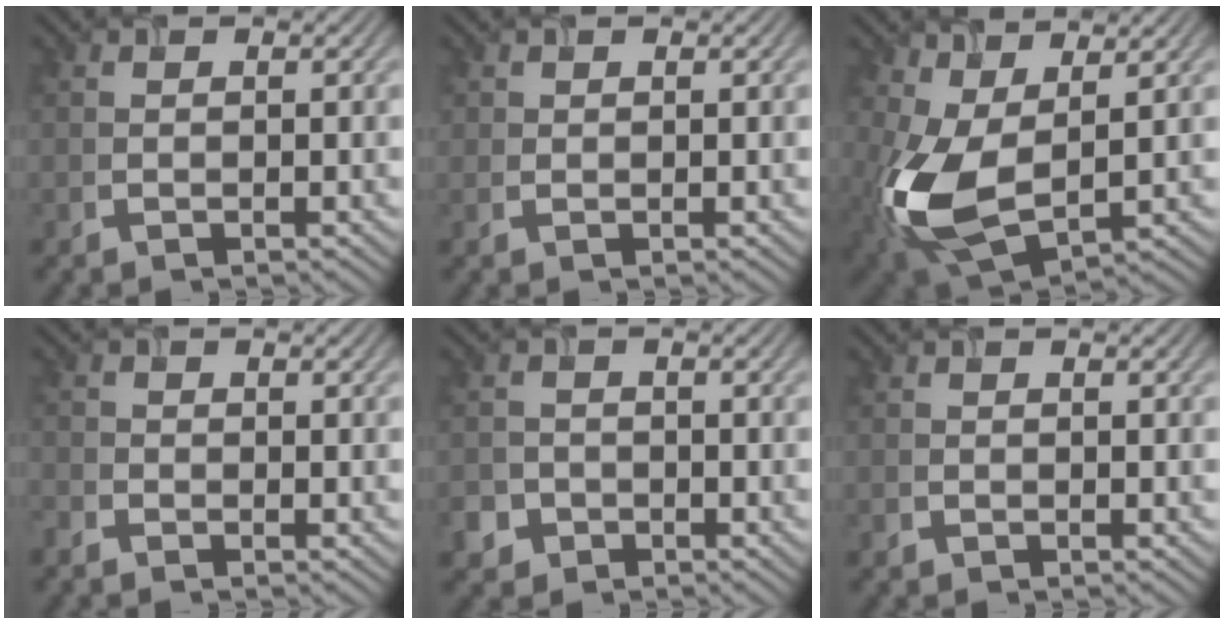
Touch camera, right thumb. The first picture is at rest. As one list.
[{"total": 0.6, "force": [0.3, 0.5, 0.0], "torque": [0.001, -0.002, 0.007]}, {"total": 10.0, "force": [0.7, 5.8, 8.1], "torque": [-0.209, -0.011, 0.013]}, {"total": 1.7, "force": [-1.4, 0.8, 0.4], "torque": [-0.010, -0.005, -0.037]}, {"total": 3.0, "force": [-1.9, 2.3, 0.6], "torque": [-0.018, -0.005, -0.037]}, {"total": 0.7, "force": [-0.6, 0.3, 0.0], "torque": [0.000, -0.003, -0.010]}]